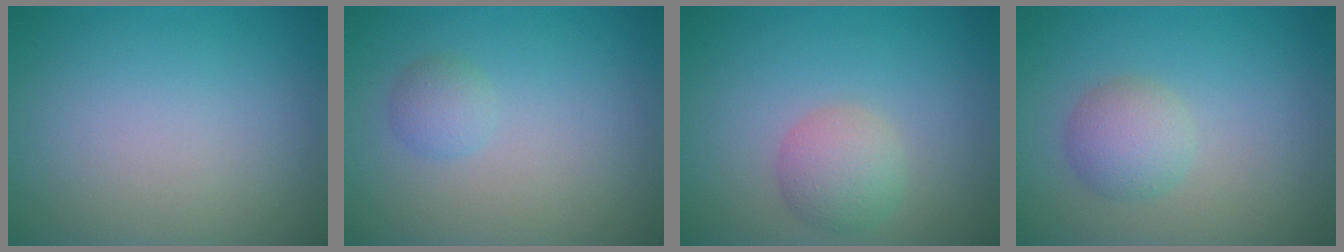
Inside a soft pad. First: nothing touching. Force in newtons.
{"total": 1.3, "press": 1.3, "slide": 0.0}
{"total": 2.9, "press": 2.9, "slide": 0.1}
{"total": 2.7, "press": 2.7, "slide": 0.0}